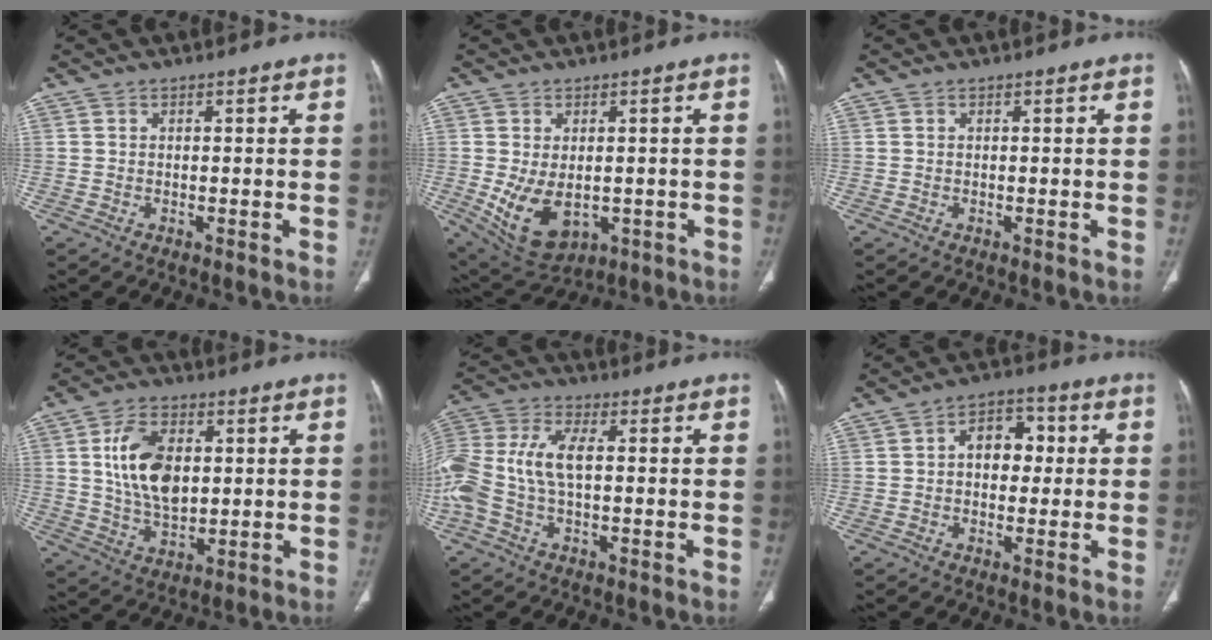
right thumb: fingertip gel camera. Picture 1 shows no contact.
{"total": 10.1, "force": [-1.9, 6.4, 7.6], "torque": [-0.124, -0.010, -0.005]}
{"total": 0.0}
{"total": 12.5, "force": [2.2, 7.7, 9.6], "torque": [-0.156, -0.007, 0.045]}
{"total": 14.3, "force": [-0.3, 7.2, 12.3], "torque": [-0.296, 0.027, -0.005]}
{"total": 8.0, "force": [0.8, 5.6, 5.6], "torque": [-0.047, 0.022, 0.006]}